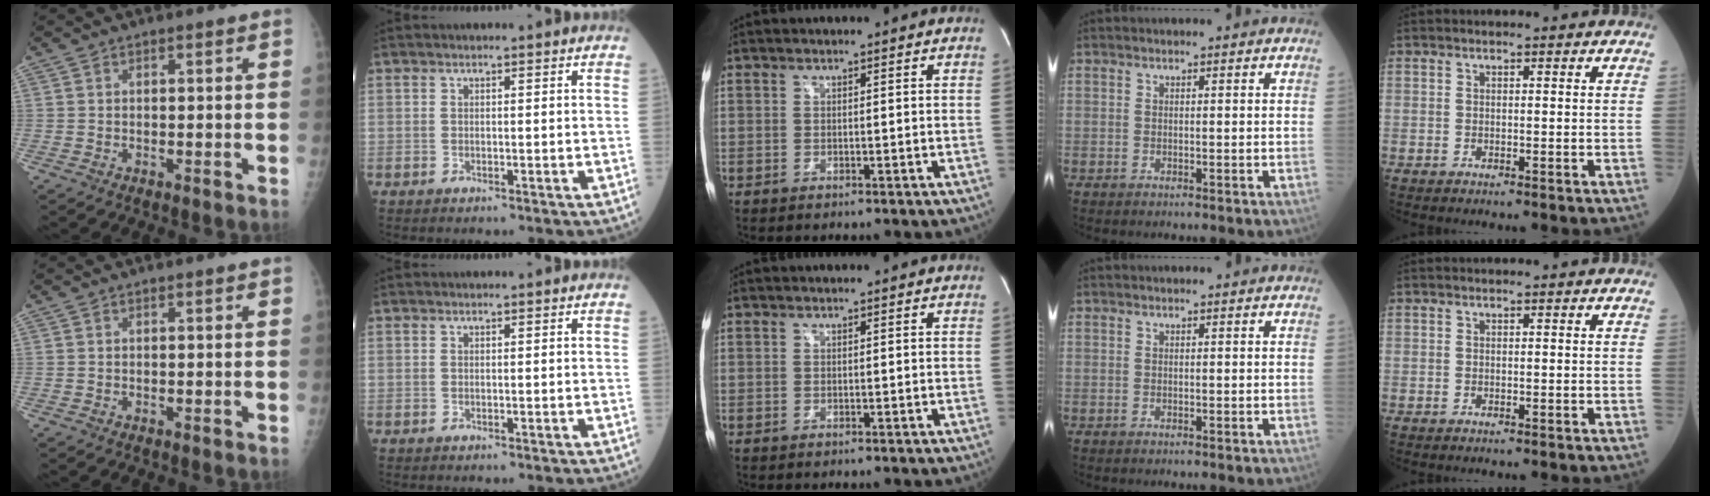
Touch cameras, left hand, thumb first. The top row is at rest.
{}